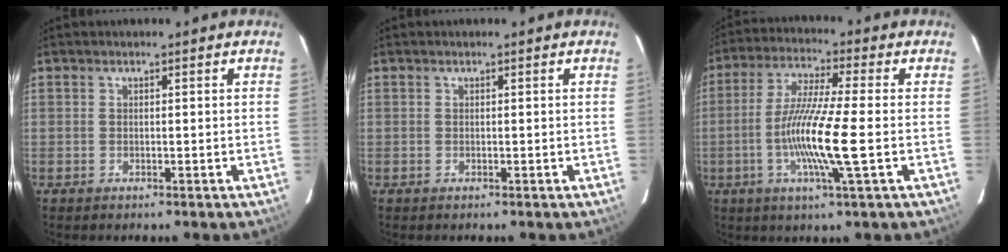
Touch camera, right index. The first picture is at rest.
{"total": 0.0}
{"total": 12.4, "force": [-2.8, -0.4, 12.0], "torque": [-0.239, -0.007, -0.057]}